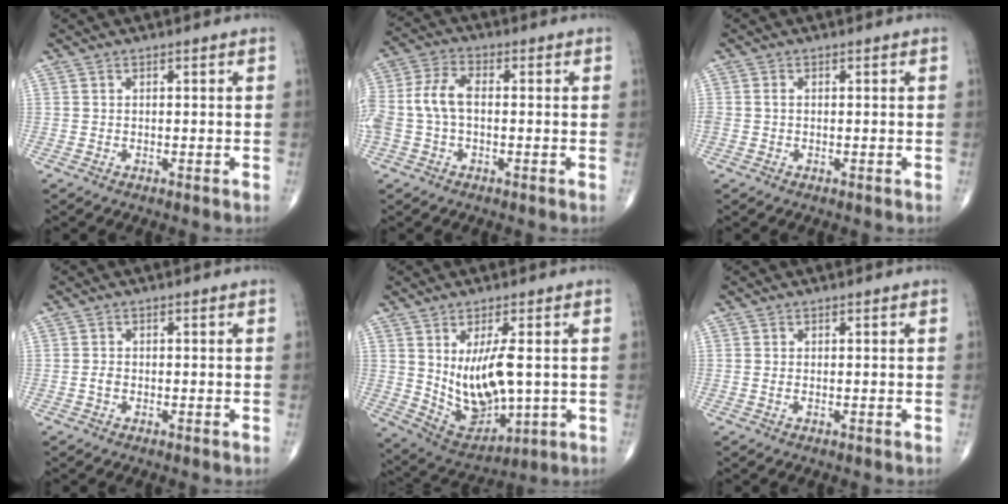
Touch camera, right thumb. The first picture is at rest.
{"total": 8.9, "force": [-0.6, 5.2, 7.1], "torque": [-0.167, 0.027, -0.016]}
{"total": 0.8, "force": [-0.1, 0.6, 0.6], "torque": [-0.012, 0.000, -0.002]}
{"total": 1.1, "force": [-0.4, 0.7, 0.8], "torque": [-0.014, 0.002, -0.007]}
{"total": 12.5, "force": [1.1, 5.7, 11.1], "torque": [-0.181, -0.018, 0.043]}
{"total": 0.5, "force": [-0.1, 0.2, 0.5], "torque": [-0.013, -0.002, -0.001]}